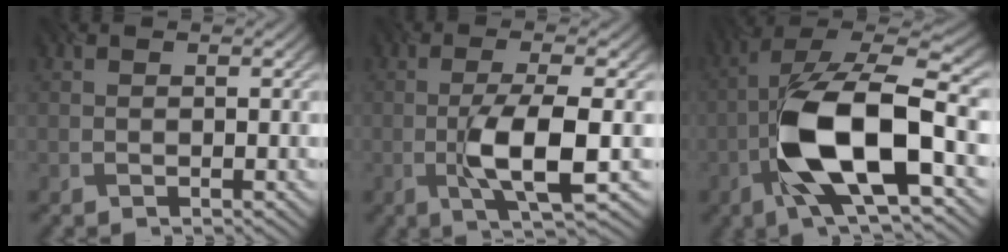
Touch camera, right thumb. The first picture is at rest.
{"total": 7.0, "force": [-1.8, 1.6, 6.5], "torque": [-0.123, 0.007, -0.032]}
{"total": 15.2, "force": [-4.4, 6.3, 13.1], "torque": [-0.247, 0.004, -0.080]}